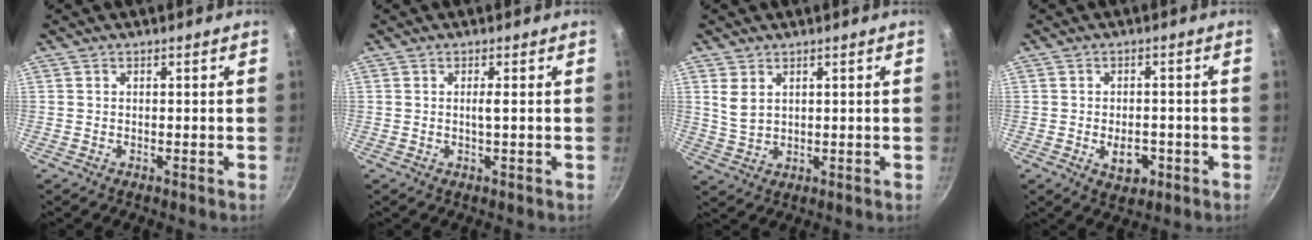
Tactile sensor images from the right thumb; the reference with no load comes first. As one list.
[{"total": 1.2, "force": [0.1, -0.1, 1.2], "torque": [-0.025, -0.001, 0.002]}, {"total": 4.1, "force": [1.8, 2.6, 2.6], "torque": [-0.046, -0.012, 0.040]}, {"total": 5.2, "force": [-1.7, 3.4, 3.5], "torque": [-0.034, 0.007, -0.018]}]